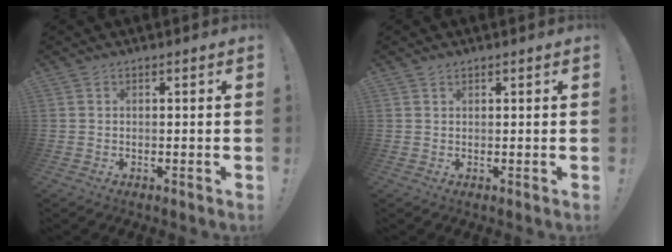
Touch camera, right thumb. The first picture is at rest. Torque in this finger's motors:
{"motor_torque": [-0.13, -0.02, 0.24, -0.08, 0.00]}